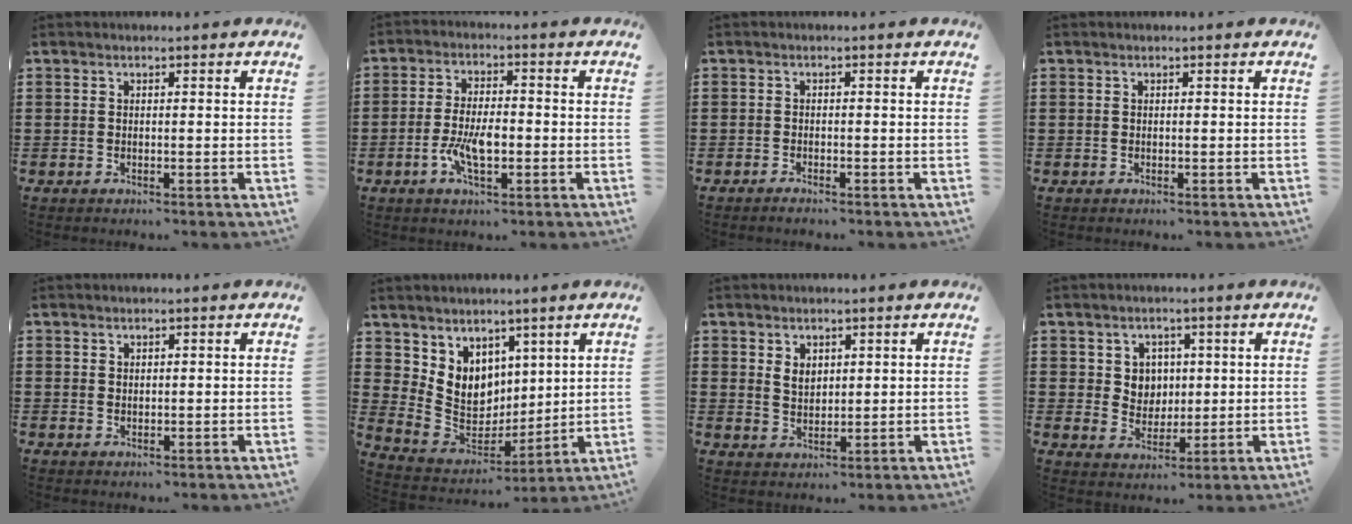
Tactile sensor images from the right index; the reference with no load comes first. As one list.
[{"total": 6.5, "force": [-1.8, 2.7, 5.6], "torque": [-0.121, 0.001, -0.038]}, {"total": 1.0, "force": [-1.0, 0.0, 0.2], "torque": [-0.006, -0.005, -0.019]}, {"total": 0.0}, {"total": 1.1, "force": [0.9, 0.7, 0.2], "torque": [-0.005, 0.002, 0.017]}, {"total": 7.7, "force": [3.8, 6.6, 0.8], "torque": [-0.060, -0.042, 0.078]}, {"total": 2.7, "force": [1.5, 1.9, 1.3], "torque": [-0.031, 0.006, 0.029]}, {"total": 4.5, "force": [1.5, 4.1, 1.1], "torque": [-0.034, 0.010, 0.024]}]